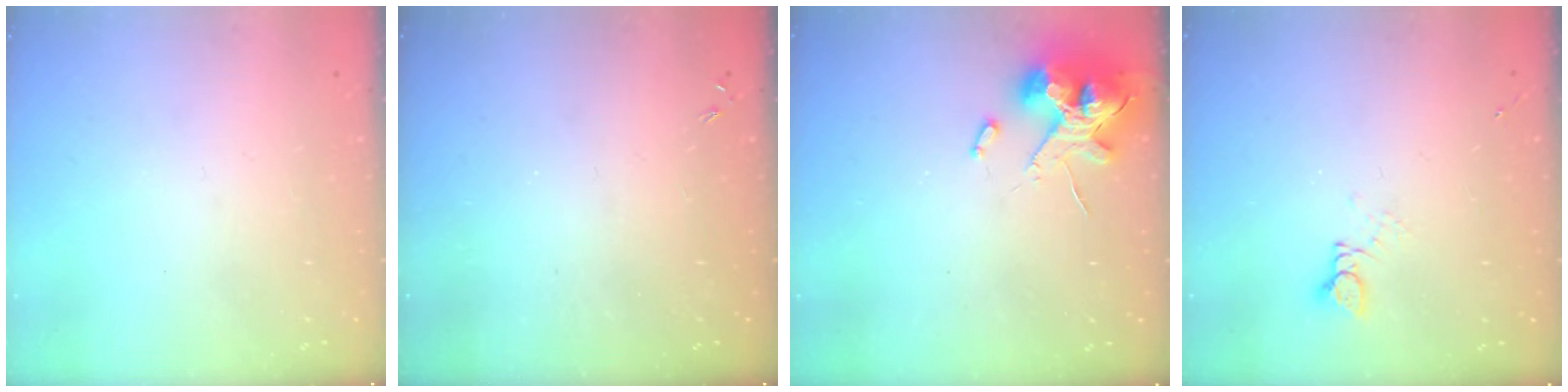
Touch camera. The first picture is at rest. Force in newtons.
{"total": 0.0}
{"total": 12.4, "press": 12.3, "slide": 1.3}
{"total": 2.4, "press": 2.4, "slide": 0.2}